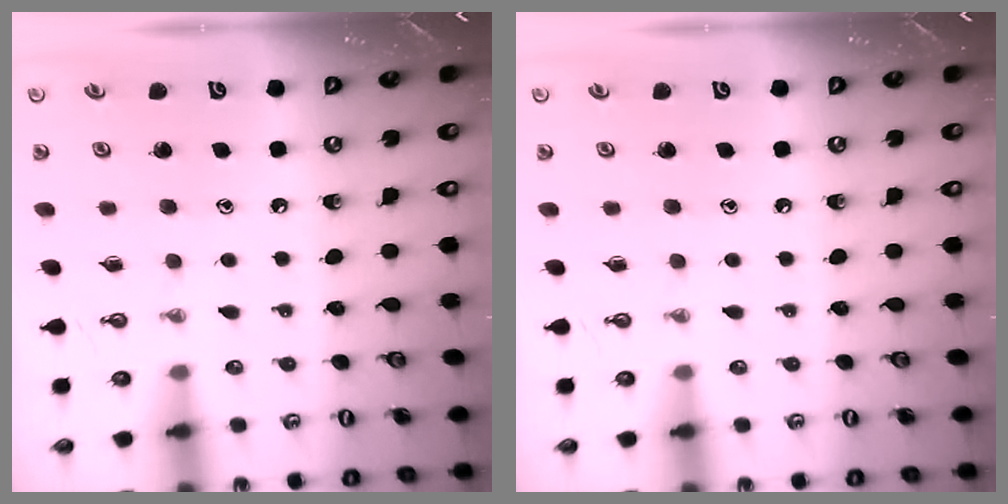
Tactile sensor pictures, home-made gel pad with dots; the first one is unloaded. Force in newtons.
{"total": 0.0}